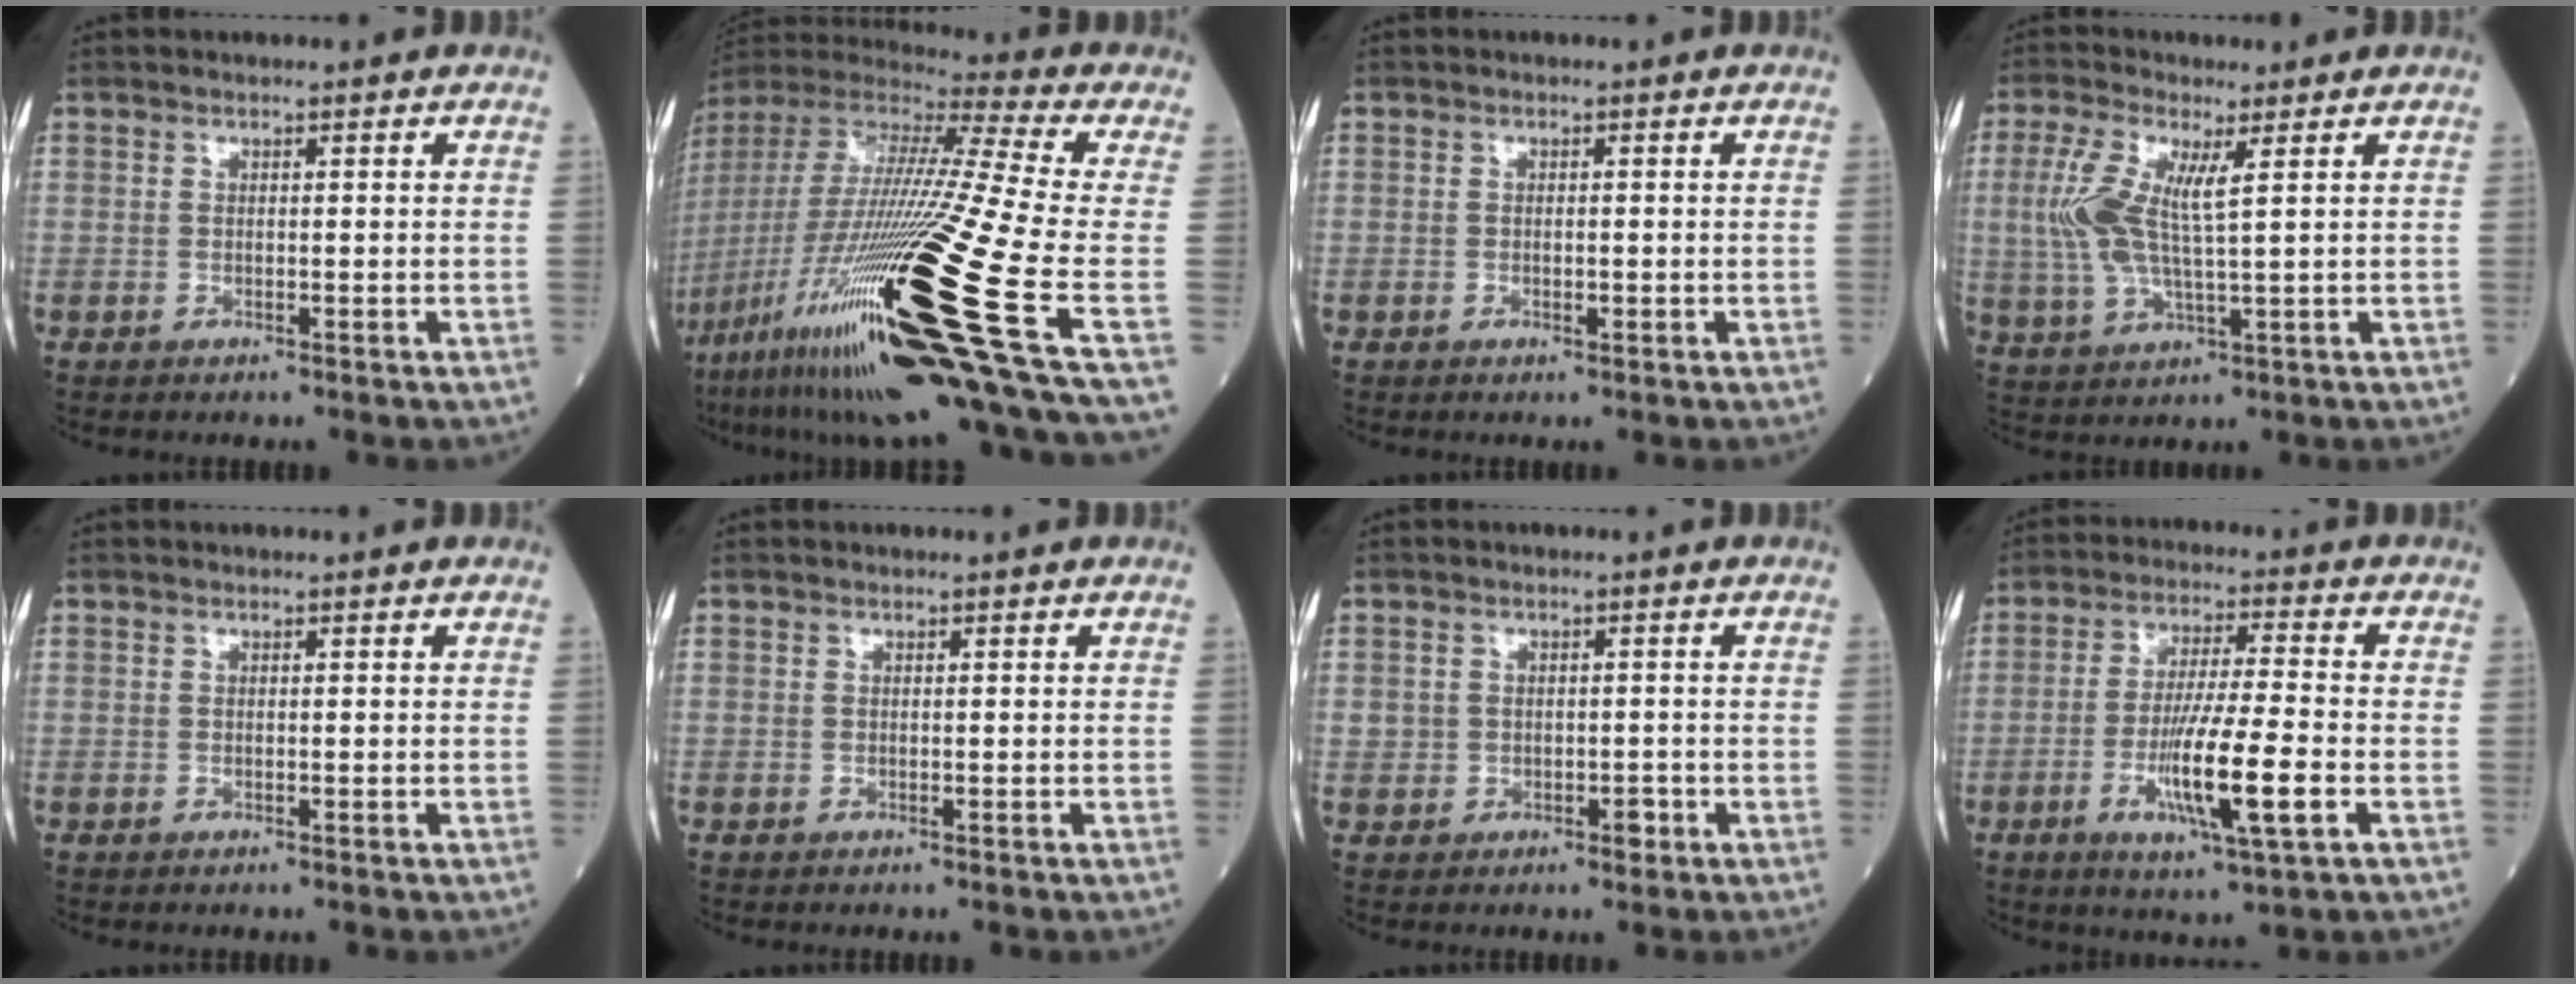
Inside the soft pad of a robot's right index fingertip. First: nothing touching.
{"total": 34.5, "force": [-12.8, 1.3, 32.0], "torque": [-0.602, -0.058, -0.239]}
{"total": 1.1, "force": [-0.2, 0.4, 1.0], "torque": [-0.018, -0.002, -0.002]}
{"total": 8.4, "force": [2.0, 1.6, 8.0], "torque": [-0.196, 0.004, 0.041]}
{"total": 0.0}
{"total": 0.0}
{"total": 2.5, "force": [-0.5, 2.1, 1.4], "torque": [-0.018, 0.008, 0.000]}
{"total": 12.1, "force": [-3.5, 0.6, 11.5], "torque": [-0.215, -0.017, -0.063]}